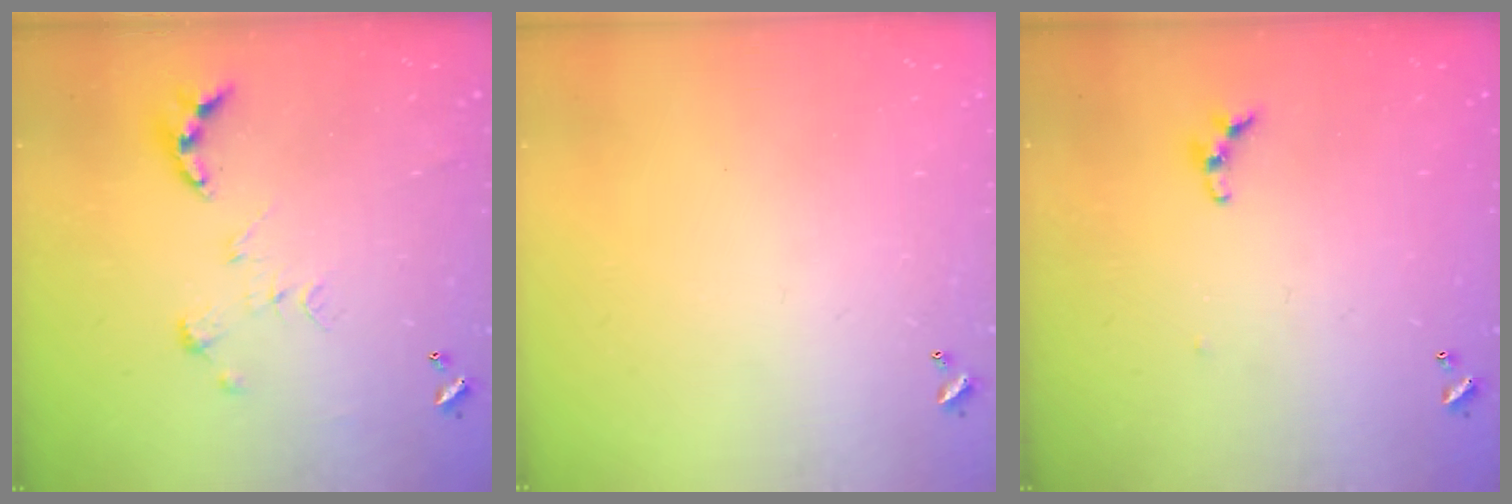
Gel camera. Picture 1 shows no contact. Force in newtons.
{"total": 0.0}
{"total": 5.5, "press": 5.5, "slide": 0.6}